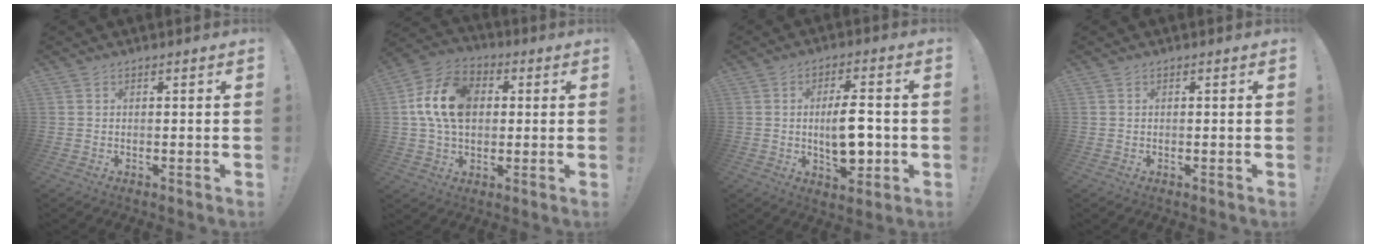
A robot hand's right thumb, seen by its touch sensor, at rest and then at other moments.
{"total": 16.7, "force": [2.9, 11.9, 11.3], "torque": [-0.195, 0.000, 0.054]}
{"total": 11.5, "force": [-1.1, 5.1, 10.2], "torque": [-0.163, 0.000, -0.022]}
{"total": 0.0}